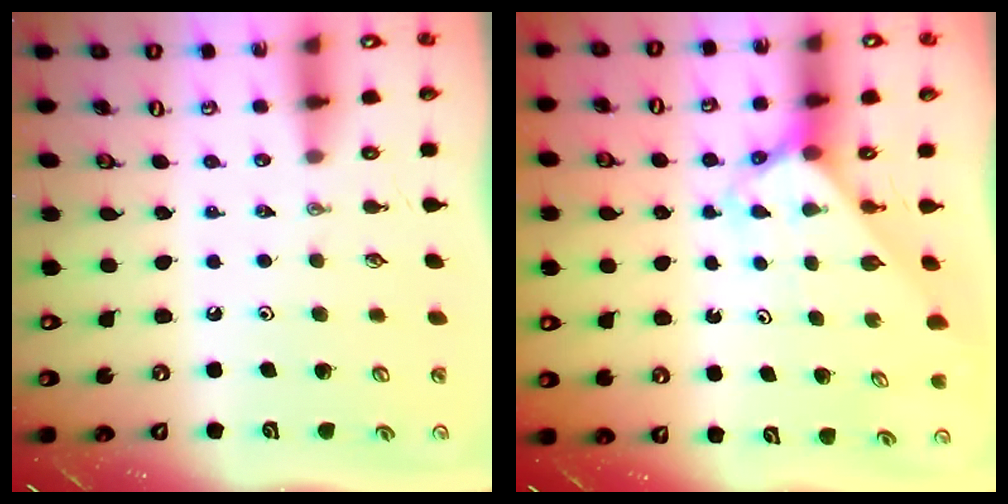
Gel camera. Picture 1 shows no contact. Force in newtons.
{"total": 2.6, "press": 2.6, "slide": 0.2}